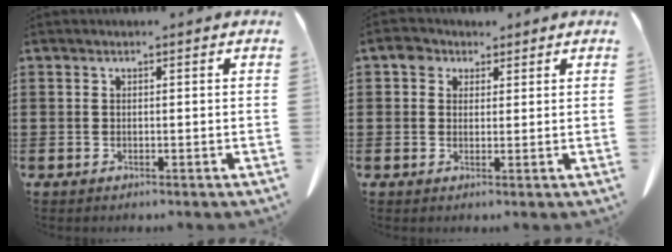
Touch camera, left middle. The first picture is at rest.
{"total": 2.9, "force": [1.9, 2.0, 0.9], "torque": [-0.019, 0.005, 0.033]}